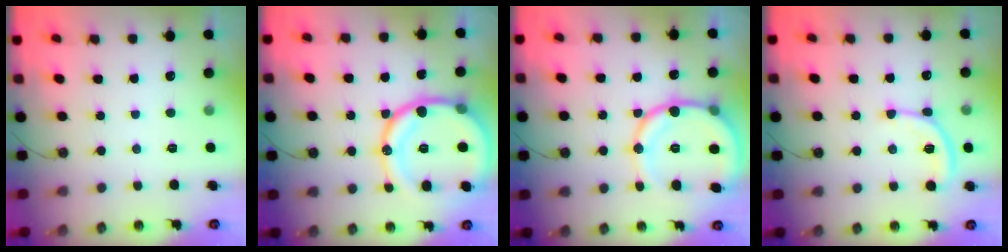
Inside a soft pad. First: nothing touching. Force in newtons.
{"total": 19.9, "press": 19.8, "slide": 2.3}
{"total": 15.7, "press": 15.4, "slide": 3.1}
{"total": 8.5, "press": 8.5, "slide": 0.9}